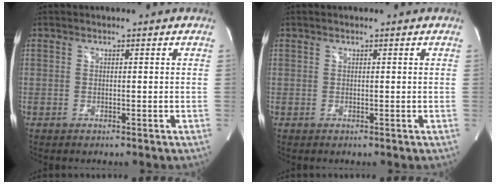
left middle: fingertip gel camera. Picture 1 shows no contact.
{"total": 0.0}